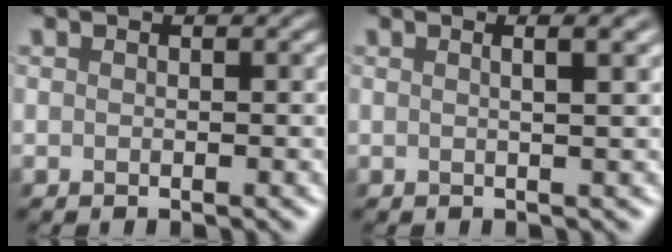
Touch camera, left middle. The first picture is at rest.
{"total": 5.2, "force": [2.0, 2.3, 4.1], "torque": [-0.018, 0.037, -0.008]}